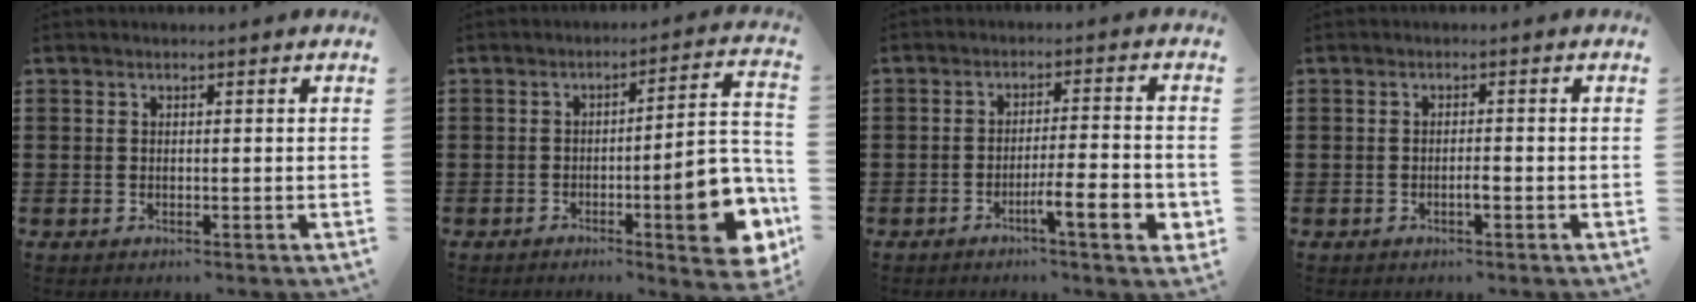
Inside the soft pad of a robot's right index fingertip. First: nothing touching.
{"total": 12.3, "force": [-4.4, 2.9, 11.1], "torque": [-0.145, -0.008, -0.075]}
{"total": 7.2, "force": [-3.2, 1.1, 6.4], "torque": [-0.099, -0.001, -0.051]}
{"total": 1.4, "force": [-0.7, 0.2, 1.2], "torque": [-0.022, -0.002, -0.012]}